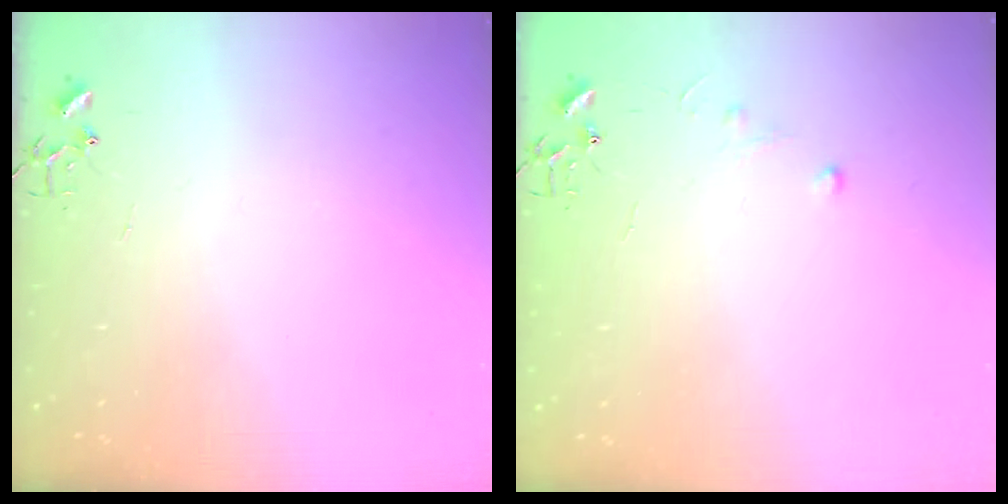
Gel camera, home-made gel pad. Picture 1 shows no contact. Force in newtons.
{"total": 3.8, "press": 3.8, "slide": 0.5}